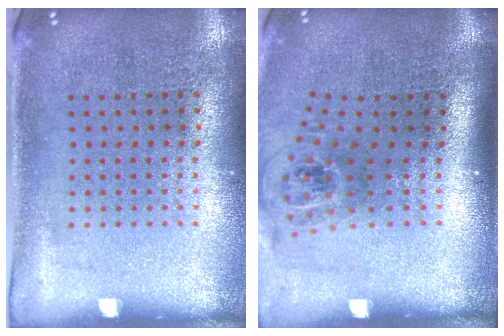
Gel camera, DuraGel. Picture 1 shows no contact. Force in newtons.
{"total": 1.7, "press": 1.2, "slide": 1.2}